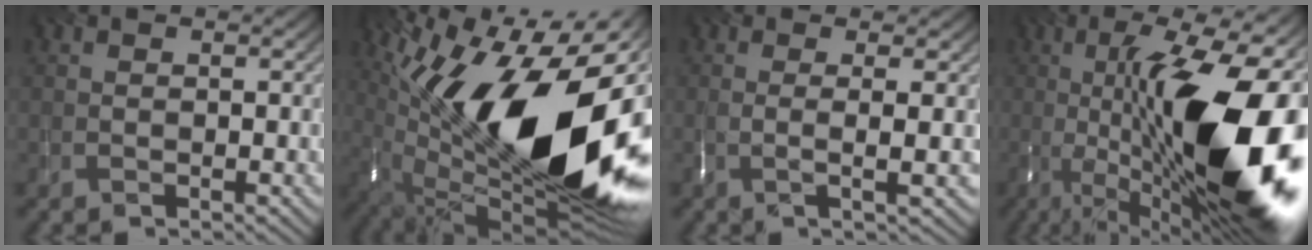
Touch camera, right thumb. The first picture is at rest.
{"total": 19.8, "force": [2.4, 9.4, 17.3], "torque": [-0.307, -0.002, 0.036]}
{"total": 3.0, "force": [0.0, 0.1, 3.0], "torque": [-0.051, 0.001, -0.007]}
{"total": 20.2, "force": [-3.4, 6.9, 18.7], "torque": [-0.280, 0.011, -0.067]}